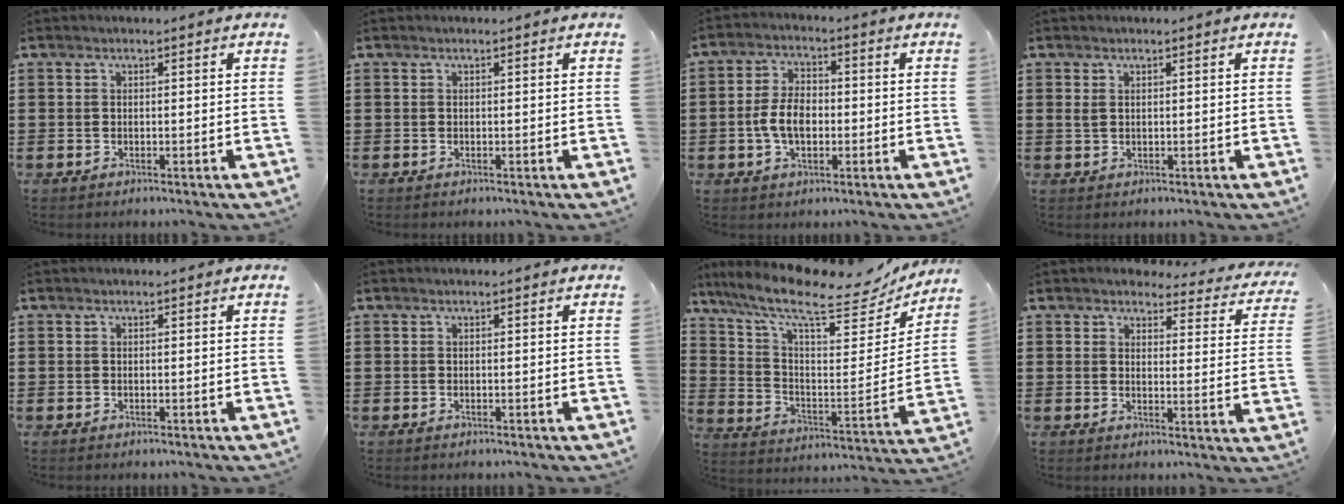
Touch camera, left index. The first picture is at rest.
{"total": 0.0}
{"total": 6.3, "force": [-0.9, 3.7, 5.0], "torque": [-0.120, 0.002, -0.024]}
{"total": 1.0, "force": [0.4, 0.5, 0.8], "torque": [-0.018, 0.004, 0.007]}
{"total": 0.0}
{"total": 0.0}
{"total": 12.3, "force": [9.6, 2.5, 7.2], "torque": [-0.161, -0.061, 0.159]}
{"total": 3.8, "force": [3.5, 0.8, 1.0], "torque": [-0.030, -0.019, 0.059]}